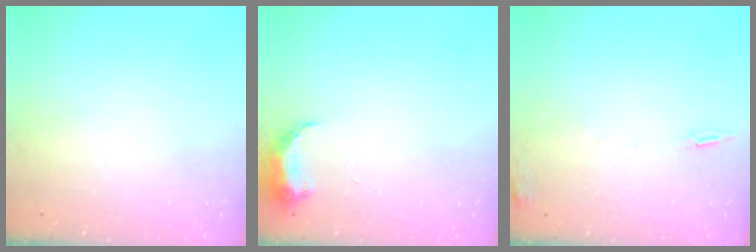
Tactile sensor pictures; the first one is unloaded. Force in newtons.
{"total": 7.0, "press": 6.9, "slide": 0.6}
{"total": 6.0, "press": 6.0, "slide": 0.6}